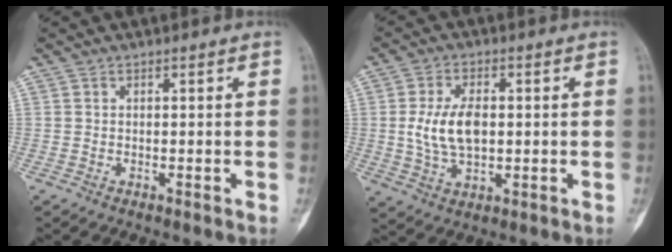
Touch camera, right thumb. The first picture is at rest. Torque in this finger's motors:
{"motor_torque": [0.39, 0.60, 0.38, -0.28, 0.26]}